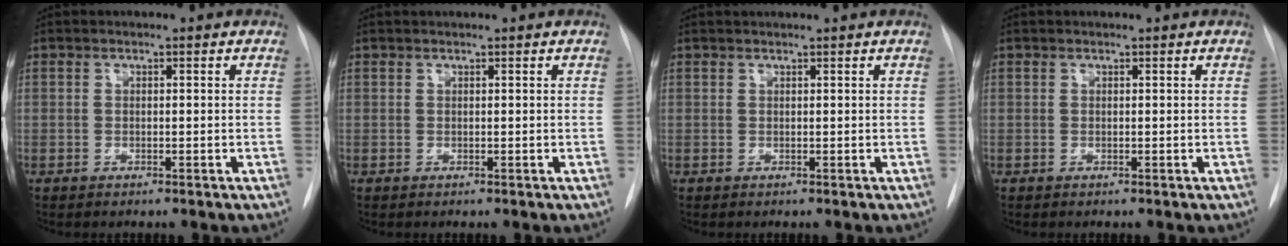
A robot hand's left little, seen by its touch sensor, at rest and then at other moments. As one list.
[{"total": 0.8, "force": [0.7, -0.2, 0.3], "torque": [-0.004, 0.013, 0.018]}, {"total": 1.6, "force": [1.5, -0.4, 0.6], "torque": [-0.004, 0.013, 0.027]}, {"total": 0.6, "force": [0.6, 0.0, 0.2], "torque": [-0.002, 0.010, 0.012]}]